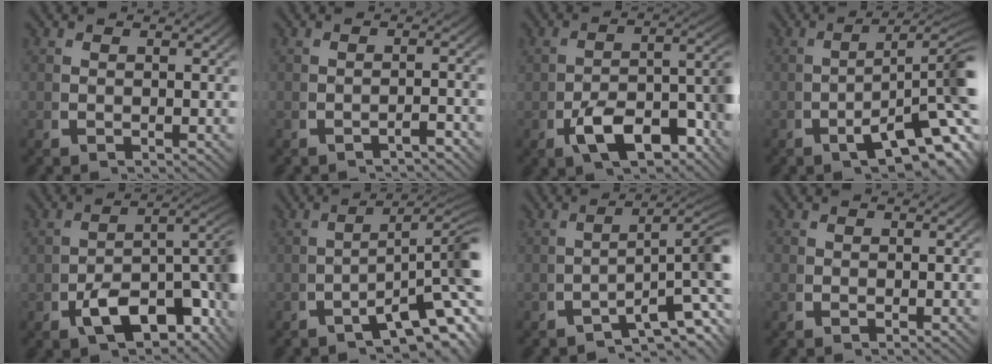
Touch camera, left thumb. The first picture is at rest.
{"total": 1.8, "force": [-1.6, -0.2, 0.7], "torque": [-0.013, 0.003, -0.027]}
{"total": 8.8, "force": [-2.4, 4.3, 7.3], "torque": [-0.111, -0.015, -0.025]}
{"total": 8.0, "force": [-1.5, 3.4, 7.0], "torque": [-0.101, -0.018, -0.015]}
{"total": 10.8, "force": [-2.1, 6.0, 8.7], "torque": [-0.131, -0.020, -0.025]}
{"total": 7.1, "force": [-1.4, 3.1, 6.3], "torque": [-0.091, -0.017, -0.015]}
{"total": 7.6, "force": [-2.0, 3.3, 6.6], "torque": [-0.088, -0.017, -0.025]}
{"total": 0.6, "force": [0.0, 0.6, 0.0], "torque": [-0.003, -0.004, -0.001]}